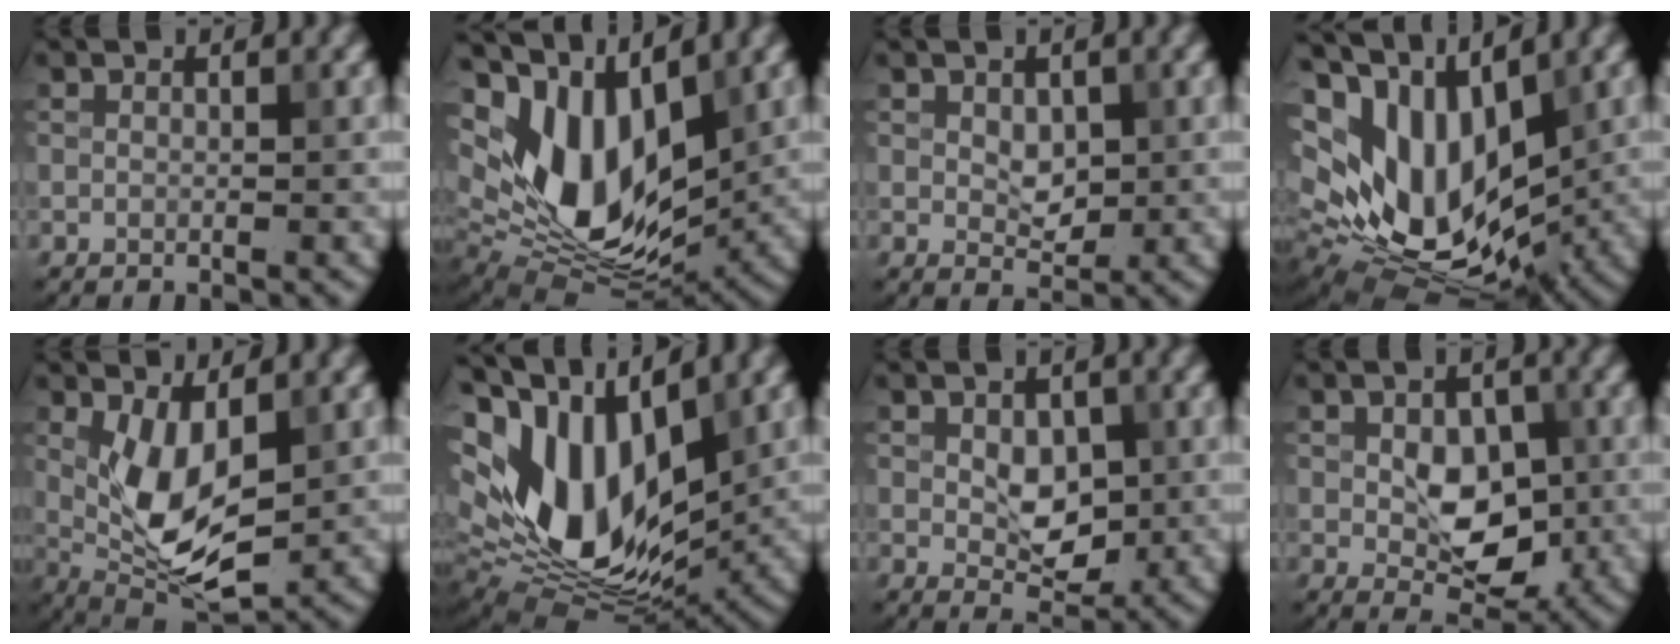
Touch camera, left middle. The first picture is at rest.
{"total": 10.5, "force": [3.2, 6.1, 7.9], "torque": [-0.159, -0.007, 0.061]}
{"total": 2.2, "force": [0.4, 1.5, 1.6], "torque": [-0.027, -0.005, 0.011]}
{"total": 14.0, "force": [2.9, 8.7, 10.5], "torque": [-0.214, -0.001, 0.057]}
{"total": 7.4, "force": [0.2, 3.2, 6.6], "torque": [-0.137, -0.008, 0.005]}
{"total": 13.6, "force": [2.5, 8.3, 10.5], "torque": [-0.207, -0.002, 0.037]}
{"total": 3.8, "force": [0.2, 2.4, 2.9], "torque": [-0.047, -0.006, 0.007]}
{"total": 5.8, "force": [-0.1, 3.7, 4.5], "torque": [-0.071, -0.008, 0.001]}